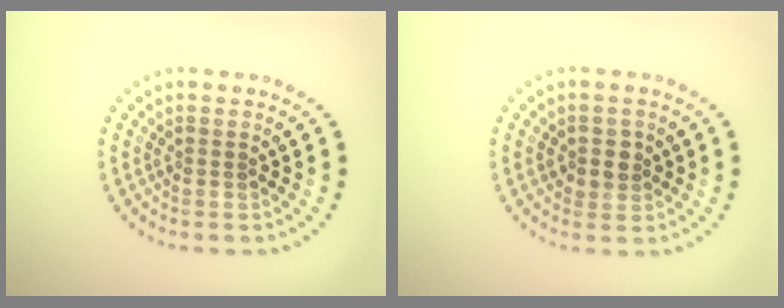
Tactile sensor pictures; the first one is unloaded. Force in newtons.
{"total": 1.7, "press": 1.6, "slide": 0.7}